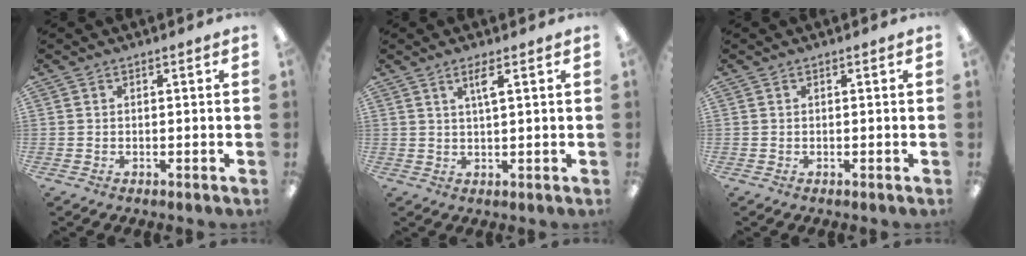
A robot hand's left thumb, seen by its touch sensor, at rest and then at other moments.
{"total": 3.3, "force": [1.9, 0.4, 2.7], "torque": [-0.051, -0.001, 0.029]}
{"total": 0.0}